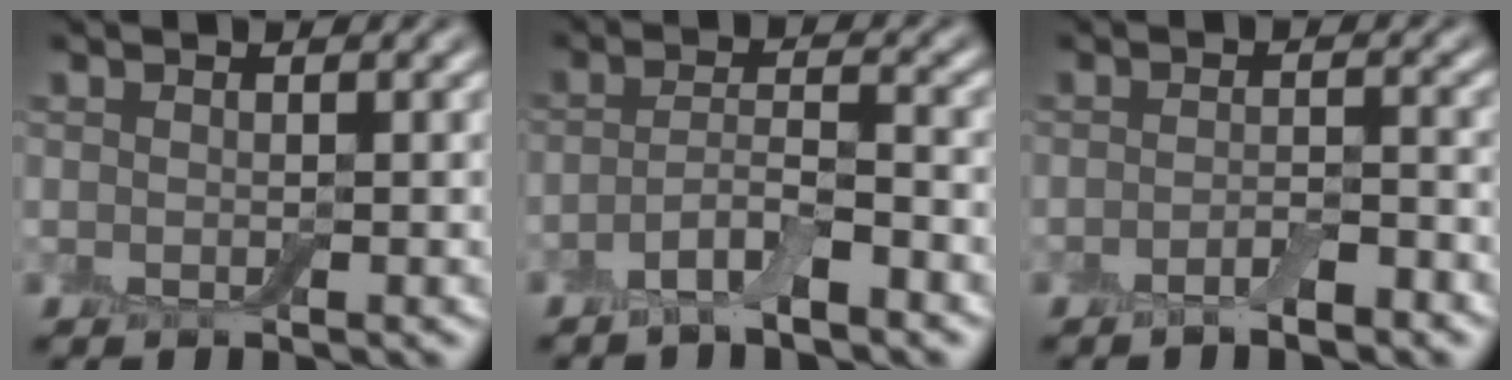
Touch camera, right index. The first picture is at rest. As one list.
[{"total": 3.3, "force": [-2.0, 0.8, 2.5], "torque": [-0.049, 0.004, -0.047]}, {"total": 2.0, "force": [-1.3, 0.4, 1.5], "torque": [-0.025, 0.001, -0.026]}]